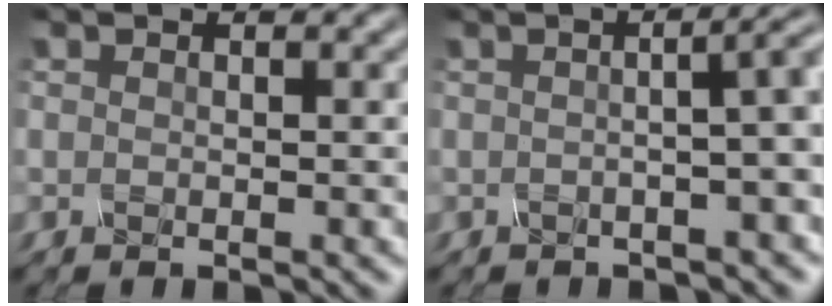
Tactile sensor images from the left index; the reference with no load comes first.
{"total": 6.9, "force": [0.4, 2.8, 6.3], "torque": [-0.024, 0.022, -0.013]}